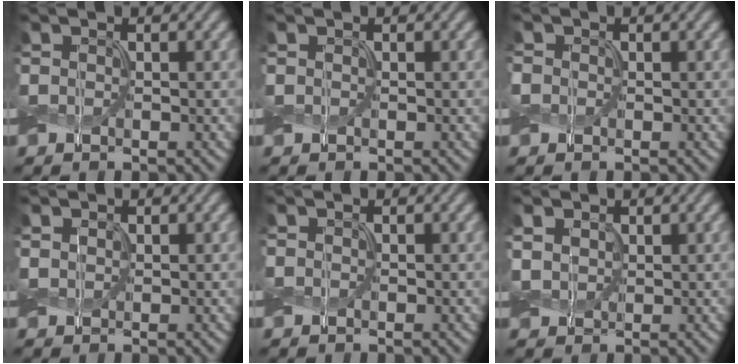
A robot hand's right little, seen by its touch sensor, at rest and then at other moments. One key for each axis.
{"total": 0.0}
{"total": 0.6, "fx": -0.1, "fy": 0.5, "fz": 0.0, "tx": 0.000, "ty": 0.001, "tz": -0.004}
{"total": 0.7, "fx": 0.4, "fy": 0.5, "fz": 0.3, "tx": -0.008, "ty": 0.001, "tz": 0.008}
{"total": 0.0}
{"total": 1.9, "fx": 0.7, "fy": 1.4, "fz": 0.9, "tx": -0.029, "ty": 0.000, "tz": 0.012}